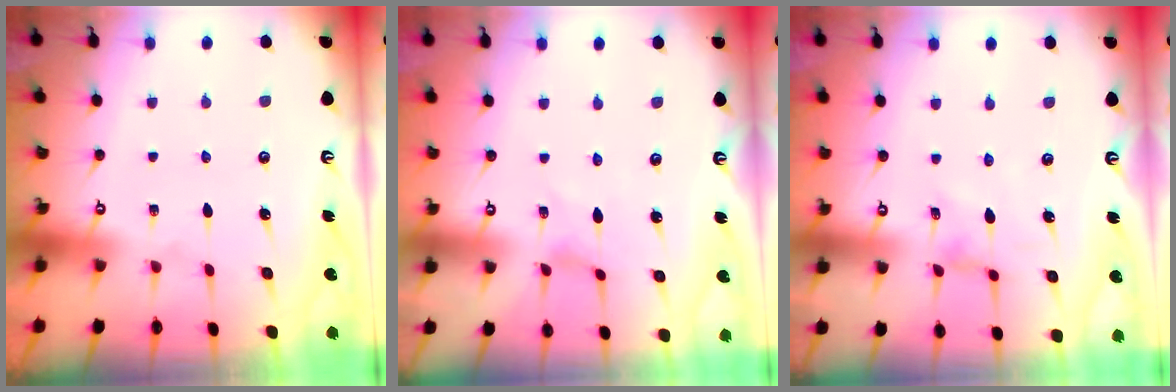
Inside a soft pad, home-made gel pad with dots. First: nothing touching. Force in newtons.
{"total": 0.0}
{"total": 0.8, "press": 0.8, "slide": 0.3}